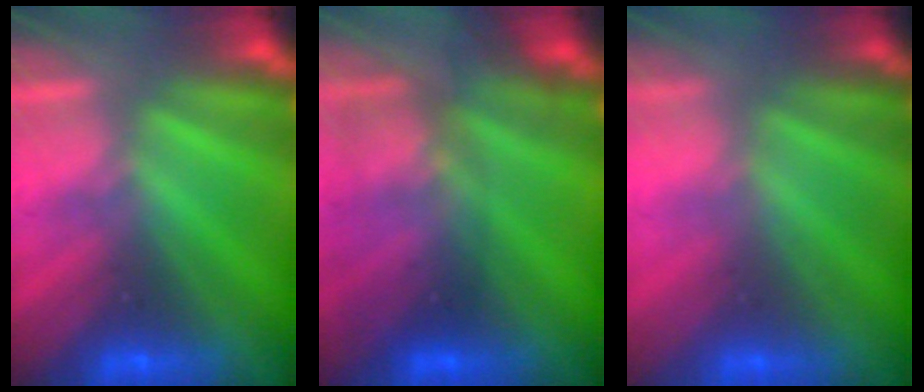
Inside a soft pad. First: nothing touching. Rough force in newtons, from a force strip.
{"total": 2.7}
{"total": 2.5}